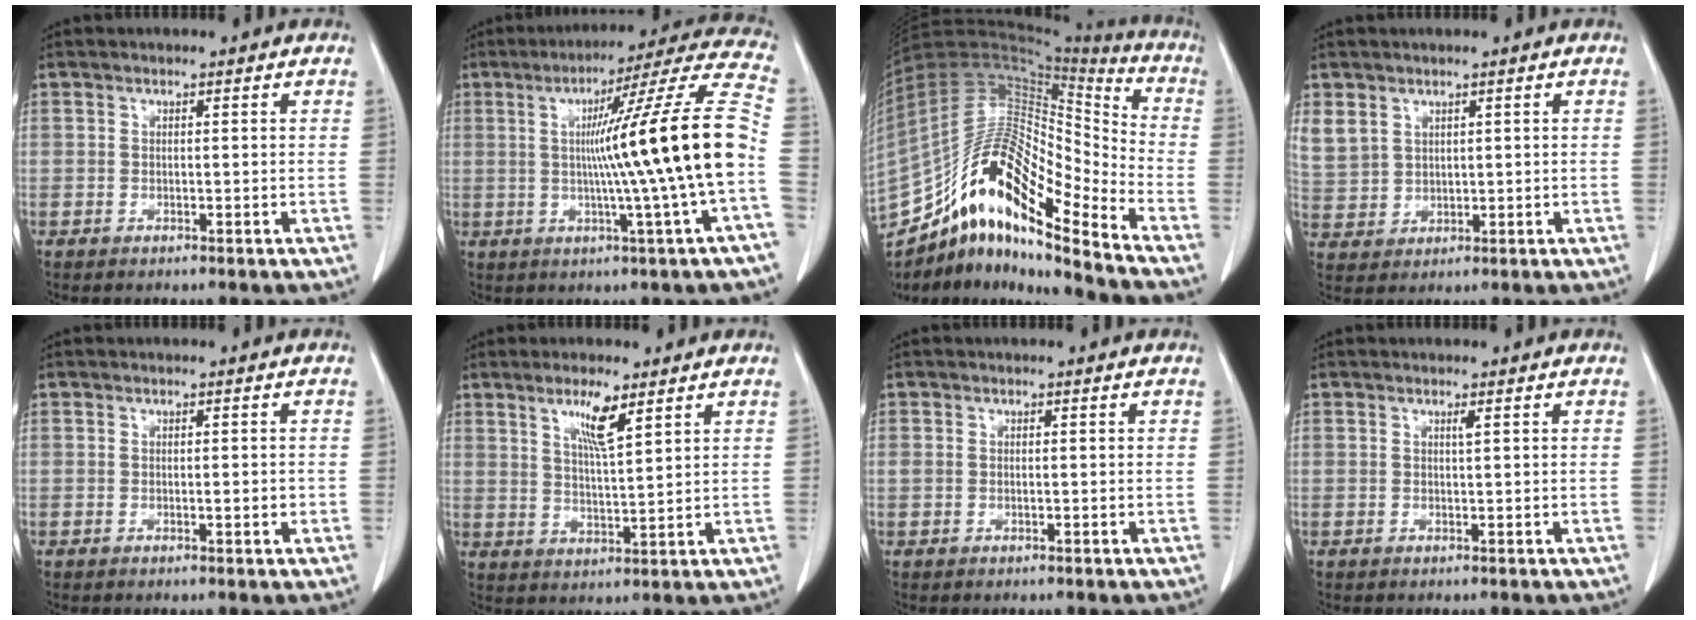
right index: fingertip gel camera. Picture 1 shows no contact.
{"total": 19.7, "force": [-0.8, -2.7, 19.5], "torque": [-0.265, 0.007, -0.027]}
{"total": 20.8, "force": [-13.9, 4.3, 14.9], "torque": [-0.304, 0.025, -0.250]}
{"total": 8.5, "force": [4.0, 7.0, 2.9], "torque": [-0.095, 0.016, 0.100]}
{"total": 1.2, "force": [-0.2, 0.3, 1.1], "torque": [-0.018, 0.000, -0.001]}
{"total": 5.8, "force": [3.4, 0.4, 4.7], "torque": [-0.087, -0.006, 0.063]}
{"total": 0.7, "force": [0.0, 0.4, 0.5], "torque": [-0.018, 0.008, 0.003]}
{"total": 0.6, "force": [0.3, -0.1, 0.5], "torque": [-0.013, -0.003, 0.008]}